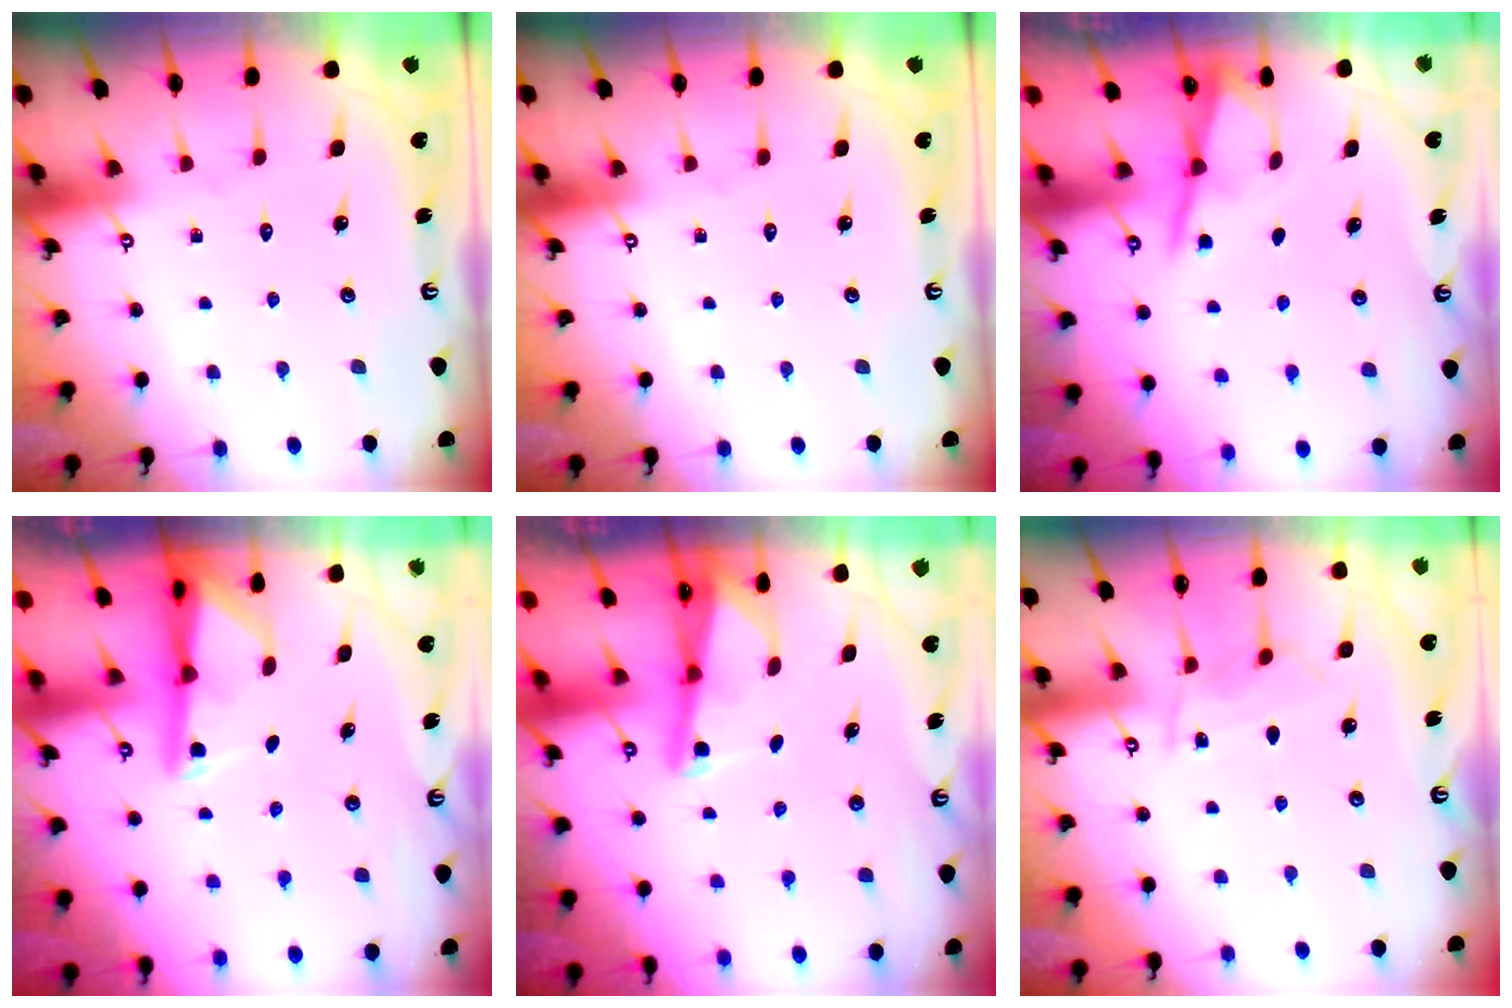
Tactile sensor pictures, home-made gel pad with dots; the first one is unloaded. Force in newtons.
{"total": 0.0}
{"total": 2.0, "press": 2.0, "slide": 0.2}
{"total": 3.6, "press": 3.5, "slide": 0.5}
{"total": 2.2, "press": 2.2, "slide": 0.3}
{"total": 6.4, "press": 6.3, "slide": 0.8}